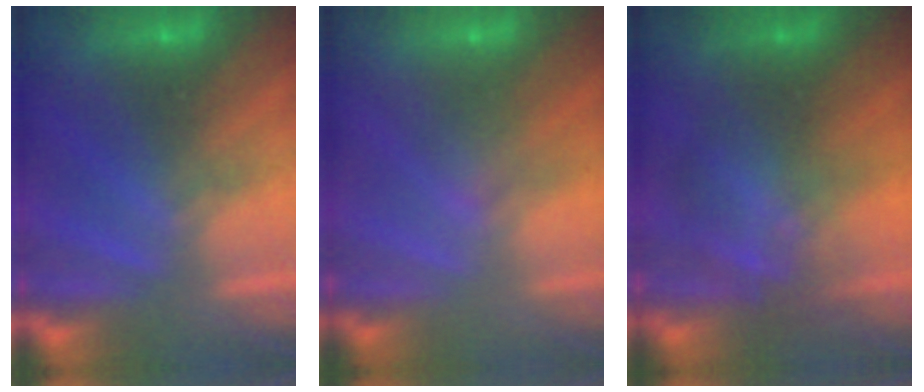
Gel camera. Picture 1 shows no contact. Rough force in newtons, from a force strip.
{"total": 2.8}
{"total": 2.9}